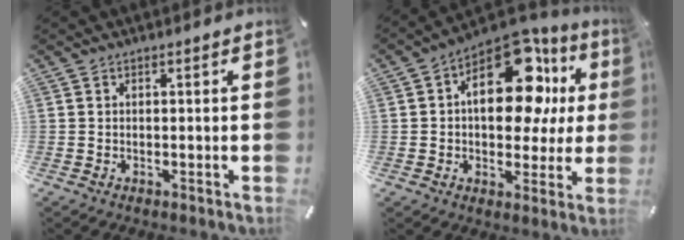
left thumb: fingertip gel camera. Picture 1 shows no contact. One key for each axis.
{"total": 20.2, "fx": 6.1, "fy": 11.5, "fz": 15.5, "tx": -0.216, "ty": -0.035, "tz": 0.099}